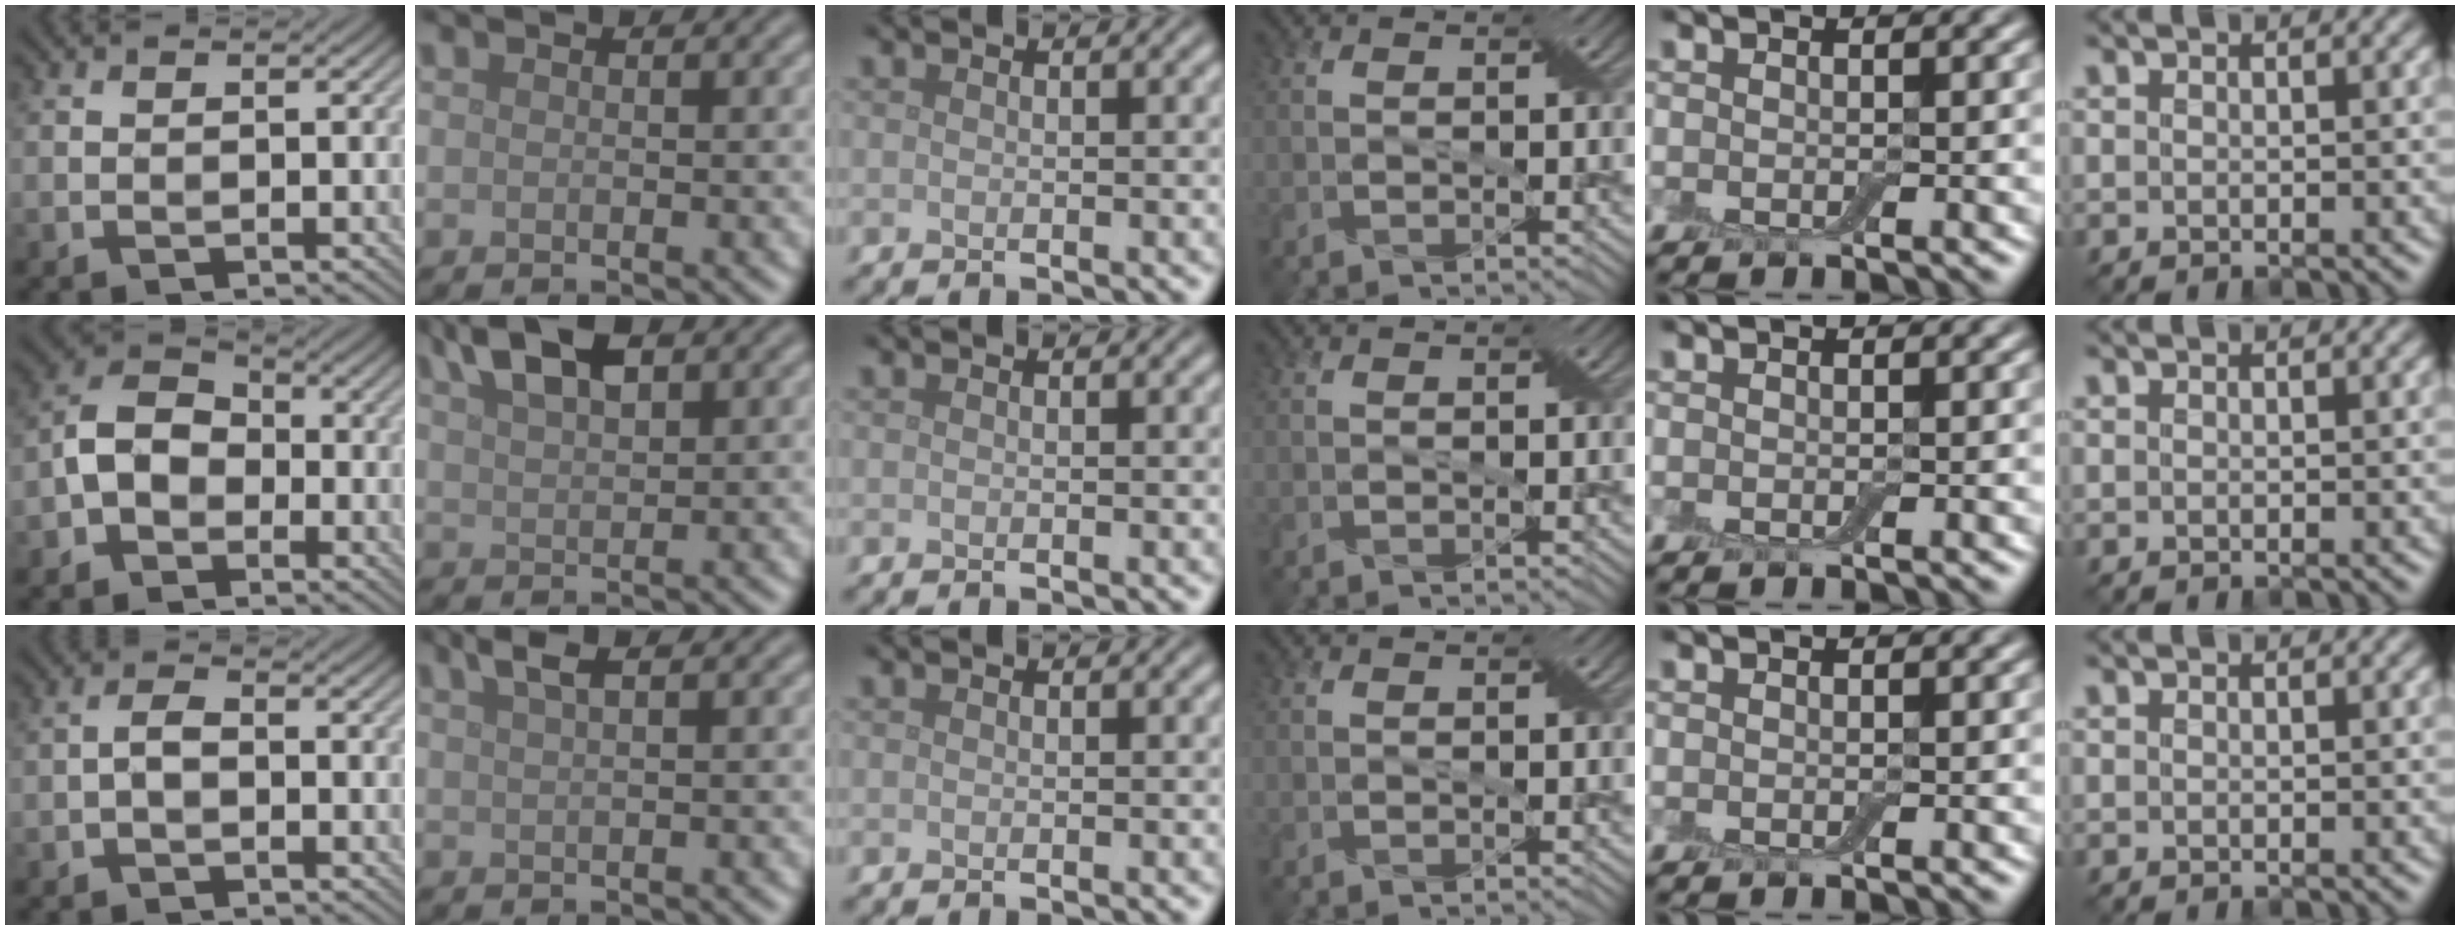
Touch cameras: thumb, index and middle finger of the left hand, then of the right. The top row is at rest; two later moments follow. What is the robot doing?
{"motion": "shake", "object": "box of matches"}